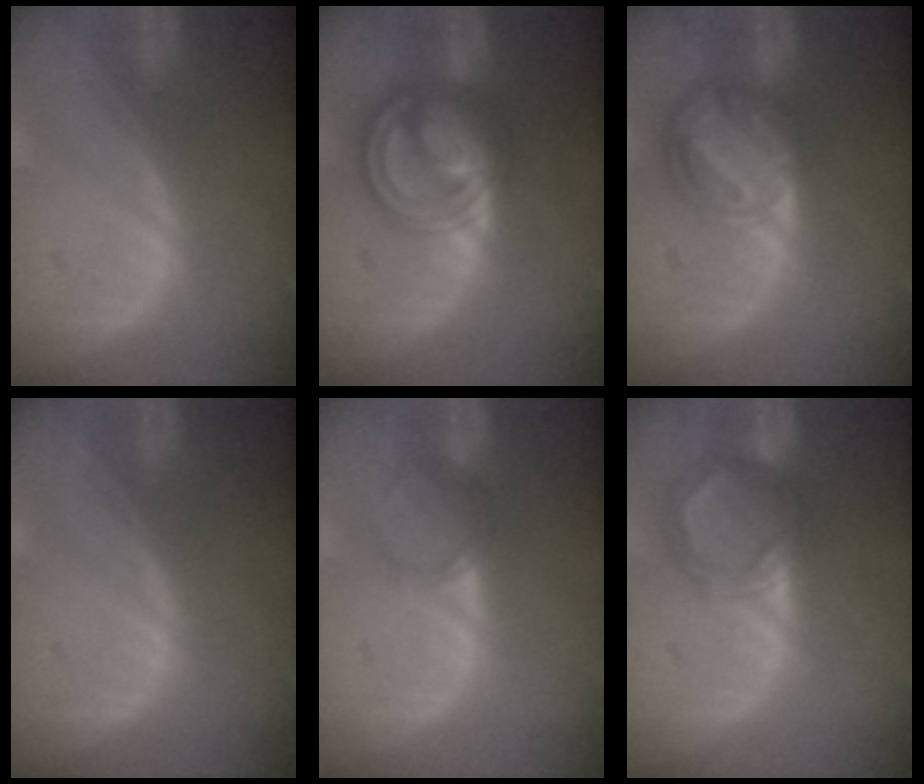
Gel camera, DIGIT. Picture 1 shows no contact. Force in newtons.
{"total": 8.9, "press": 8.9, "slide": 0.7}
{"total": 8.5, "press": 7.1, "slide": 4.7}
{"total": 0.0}
{"total": 2.9, "press": 2.5, "slide": 1.5}
{"total": 5.5, "press": 5.2, "slide": 1.7}